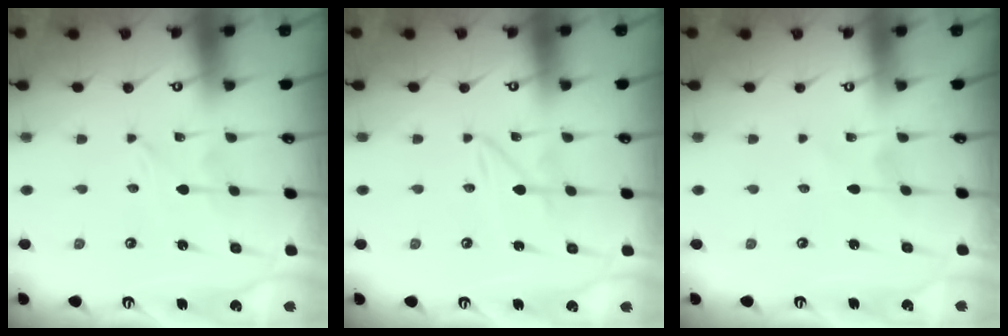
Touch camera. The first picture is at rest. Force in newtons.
{"total": 2.0, "press": 2.0, "slide": 0.2}
{"total": 1.9, "press": 1.9, "slide": 0.1}